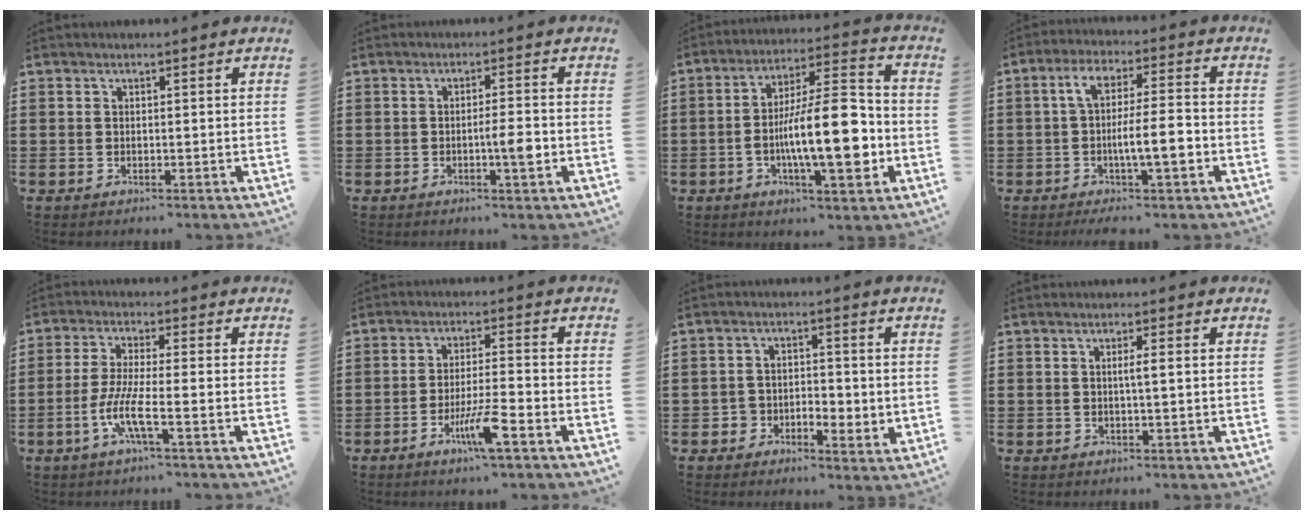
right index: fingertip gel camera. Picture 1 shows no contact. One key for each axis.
{"total": 3.7, "fx": -1.1, "fy": 0.4, "fz": 3.5, "tx": -0.059, "ty": -0.001, "tz": -0.021}
{"total": 14.7, "fx": -3.3, "fy": 4.6, "fz": 13.6, "tx": -0.224, "ty": -0.007, "tz": -0.060}
{"total": 8.9, "fx": -2.0, "fy": 2.5, "fz": 8.3, "tx": -0.141, "ty": 0.012, "tz": -0.036}
{"total": 6.4, "fx": -2.6, "fy": 0.6, "fz": 5.8, "tx": -0.132, "ty": -0.017, "tz": -0.058}
{"total": 6.6, "fx": -3.3, "fy": 0.5, "fz": 5.7, "tx": -0.109, "ty": -0.010, "tz": -0.061}
{"total": 3.0, "fx": -1.1, "fy": 2.6, "fz": 1.2, "tx": -0.034, "ty": 0.008, "tz": -0.026}
{"total": 1.7, "fx": 0.1, "fy": -0.1, "fz": 1.7, "tx": -0.031, "ty": -0.001, "tz": -0.001}